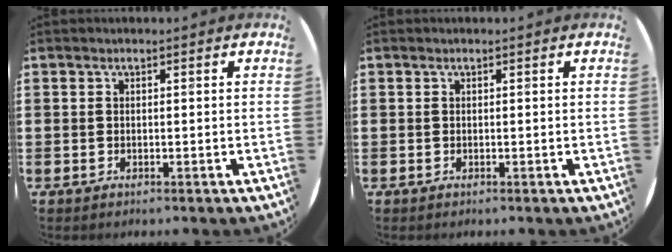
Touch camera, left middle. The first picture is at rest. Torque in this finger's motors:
{"motor_torque": [-0.01, 0.01, 0.01, 0.00]}